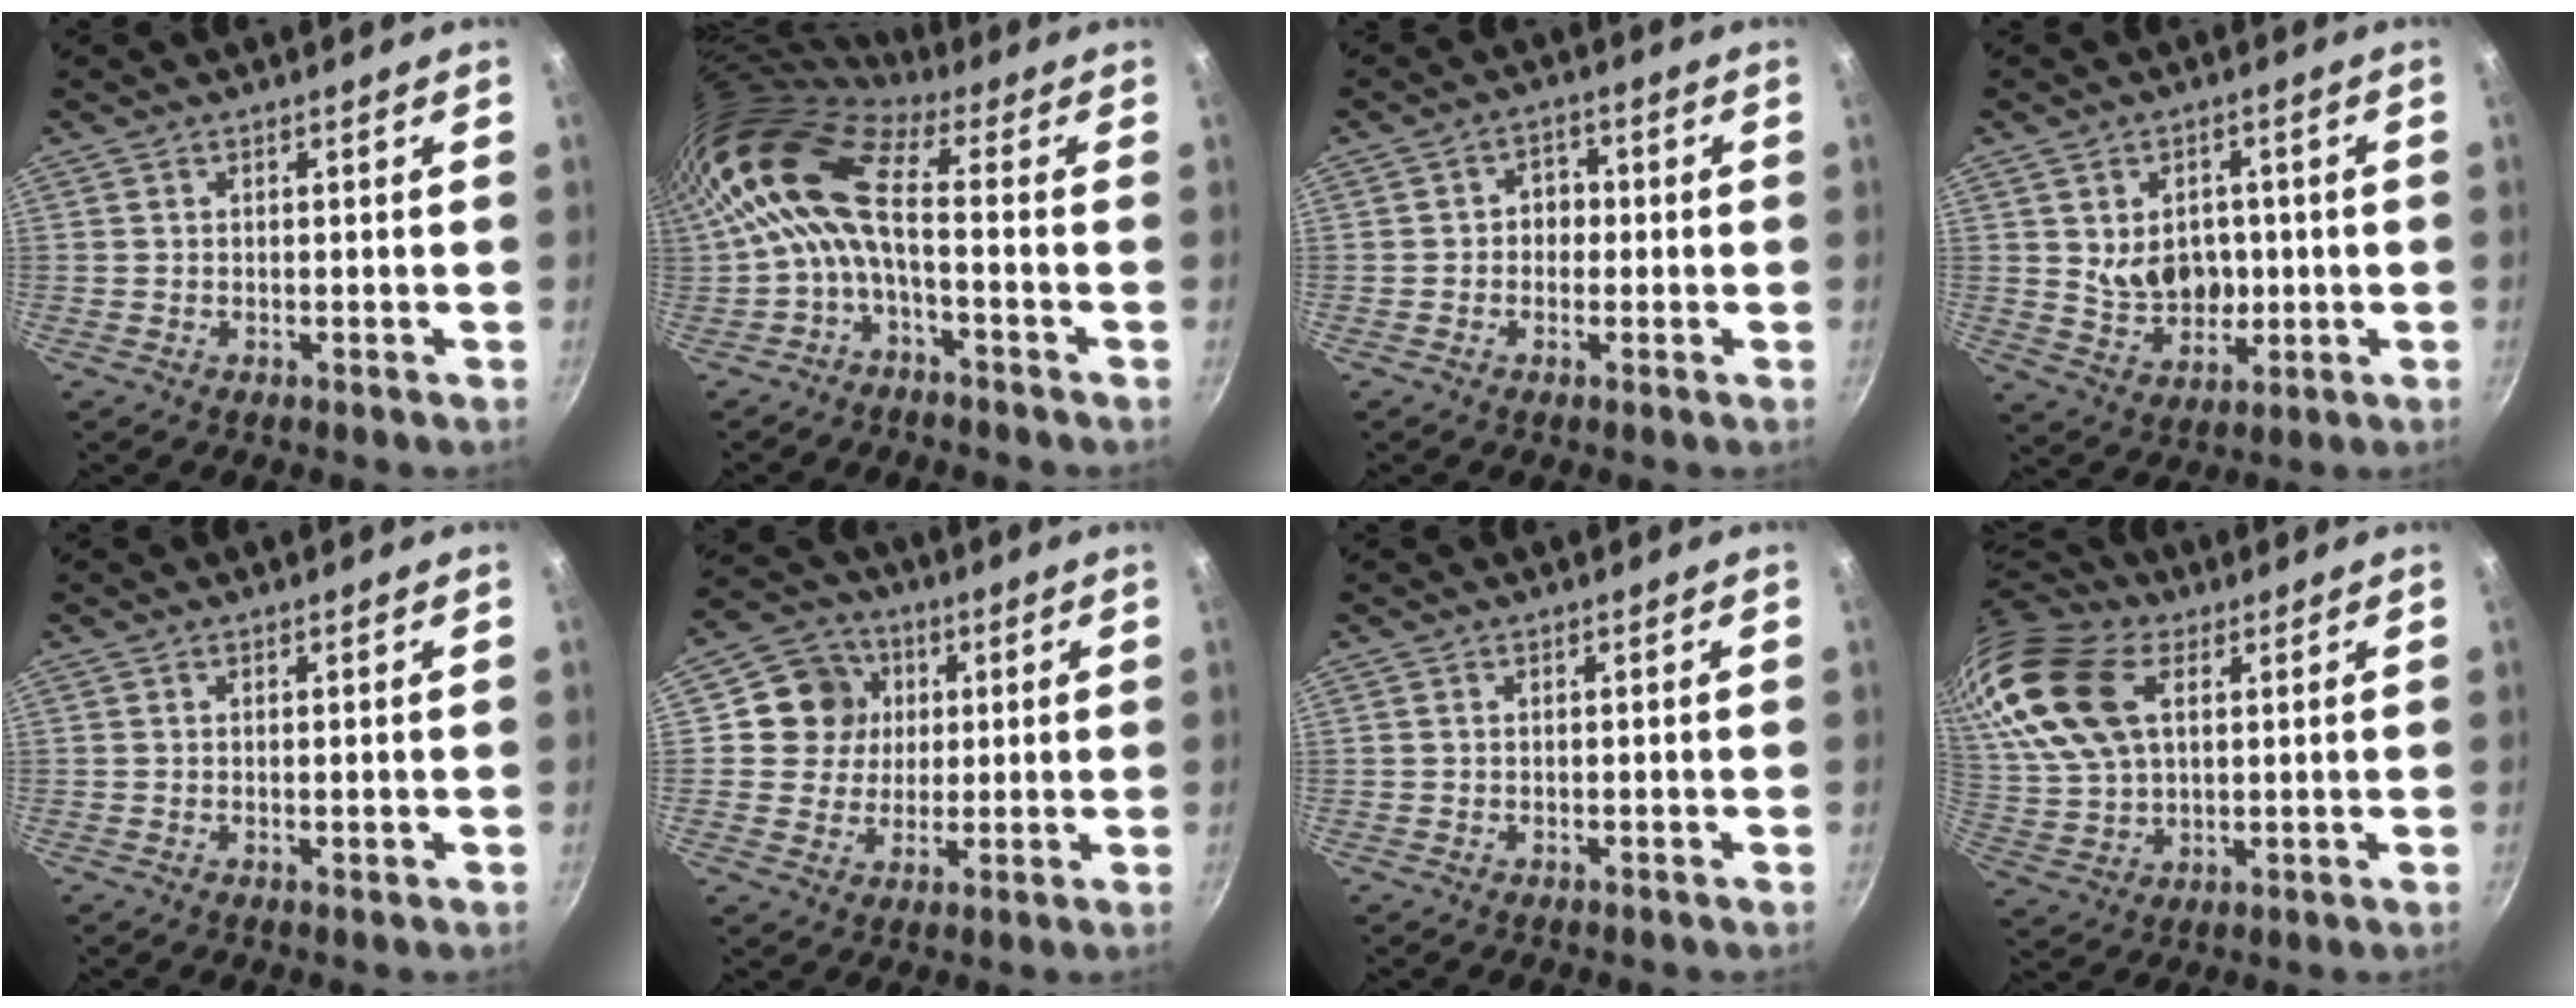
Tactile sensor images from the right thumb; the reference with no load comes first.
{"total": 12.5, "force": [-0.6, 5.0, 11.4], "torque": [-0.247, 0.028, -0.025]}
{"total": 3.8, "force": [-0.4, 3.2, 1.9], "torque": [0.001, 0.011, -0.013]}
{"total": 9.2, "force": [0.6, 7.2, 5.7], "torque": [-0.064, -0.010, 0.022]}
{"total": 0.6, "force": [0.1, 0.1, 0.6], "torque": [-0.011, -0.002, 0.002]}
{"total": 9.8, "force": [2.2, 9.1, 3.0], "torque": [-0.015, 0.007, 0.030]}
{"total": 0.0}
{"total": 20.2, "force": [7.4, 12.6, 14.0], "torque": [-0.284, -0.009, 0.143]}